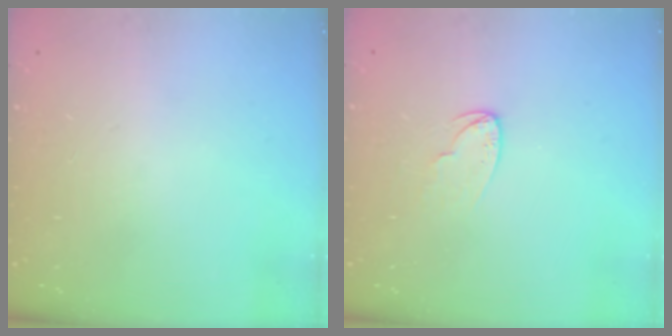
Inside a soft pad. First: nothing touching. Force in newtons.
{"total": 6.3, "press": 6.2, "slide": 0.4}